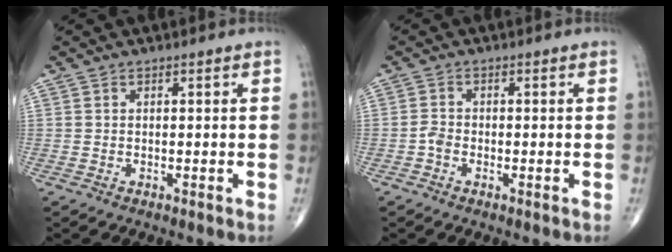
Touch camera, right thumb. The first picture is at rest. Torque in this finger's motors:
{"motor_torque": [1.20, 1.13, -0.06, -0.16, -0.02]}